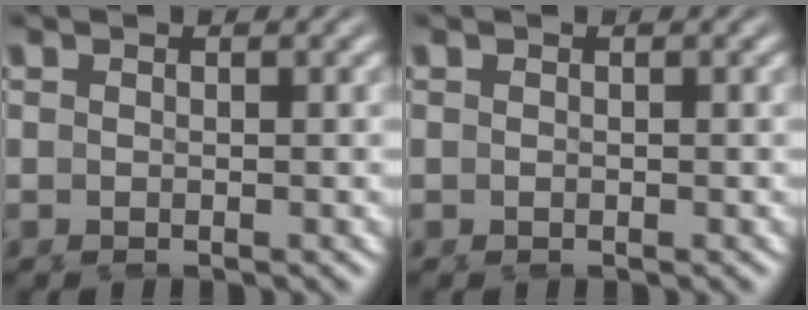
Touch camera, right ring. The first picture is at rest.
{"total": 0.0}